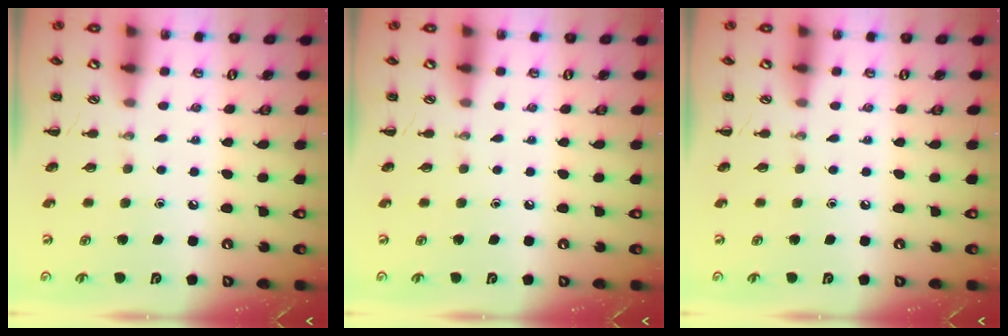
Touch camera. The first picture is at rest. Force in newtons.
{"total": 0.0}
{"total": 0.0}